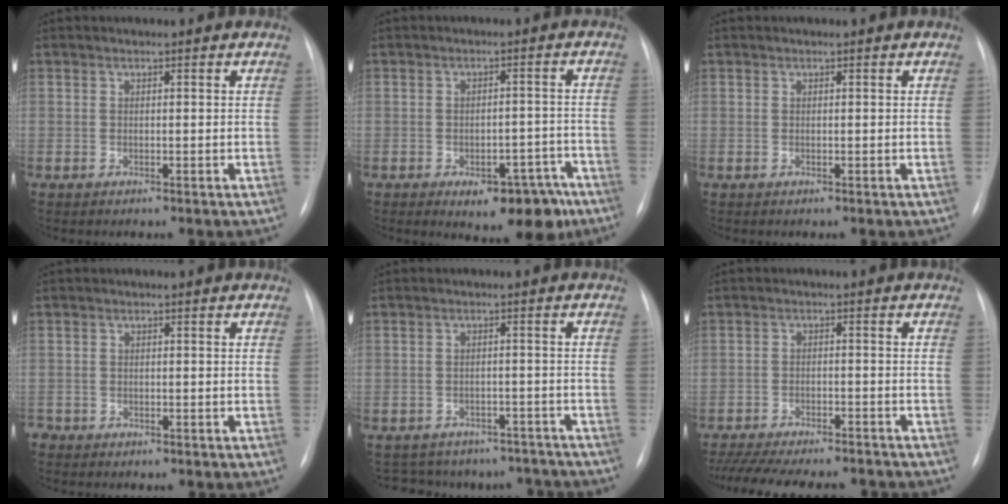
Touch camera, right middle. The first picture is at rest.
{"total": 9.2, "force": [-5.8, 4.3, 5.7], "torque": [-0.055, 0.023, -0.069]}
{"total": 0.0}
{"total": 1.2, "force": [-0.9, 0.8, 0.1], "torque": [-0.002, 0.002, -0.014]}
{"total": 13.1, "force": [-11.5, 5.9, 2.0], "torque": [-0.035, 0.024, -0.128]}
{"total": 17.5, "force": [-15.4, 4.0, 7.2], "torque": [-0.168, -0.018, -0.214]}